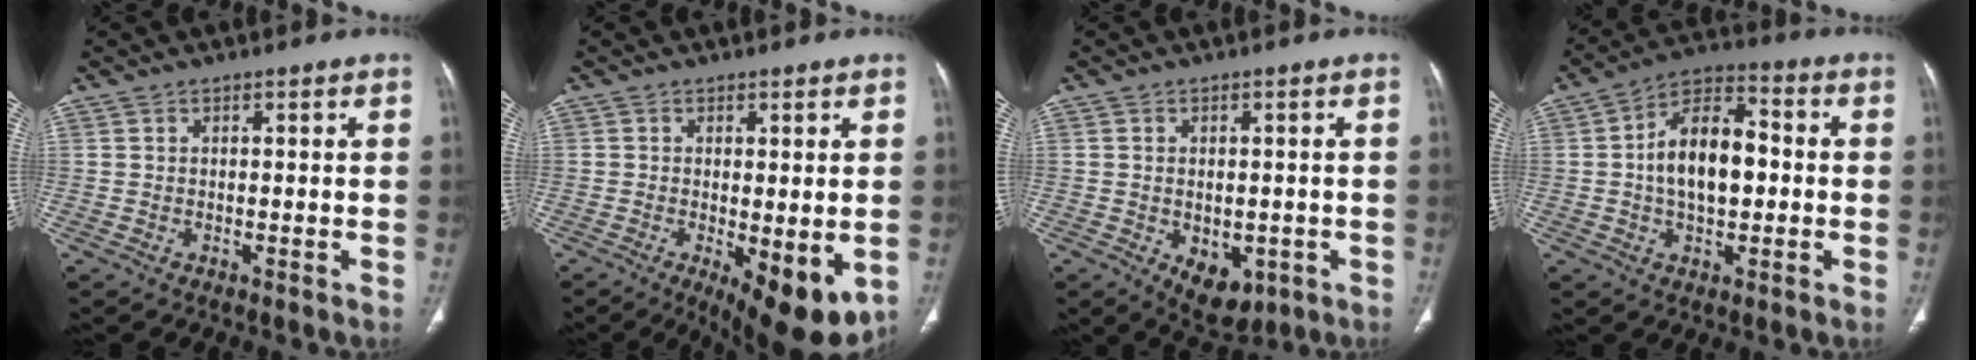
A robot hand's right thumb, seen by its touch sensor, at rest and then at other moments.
{"total": 10.6, "force": [-2.9, 3.9, 9.4], "torque": [-0.131, -0.024, -0.032]}
{"total": 7.4, "force": [-2.4, 4.8, 5.1], "torque": [-0.050, 0.000, -0.017]}
{"total": 13.3, "force": [0.0, 7.5, 11.0], "torque": [-0.175, 0.028, -0.009]}